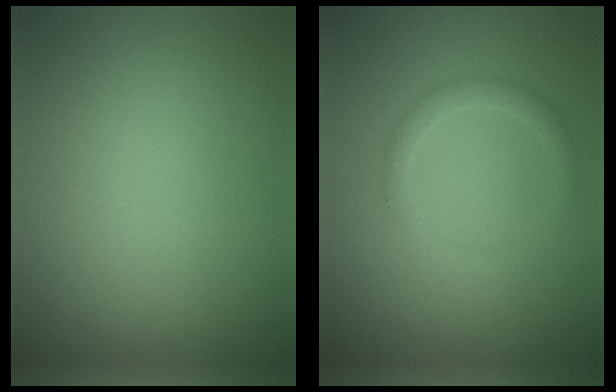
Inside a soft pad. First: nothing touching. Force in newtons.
{"total": 1.7, "press": 1.7, "slide": 0.0}